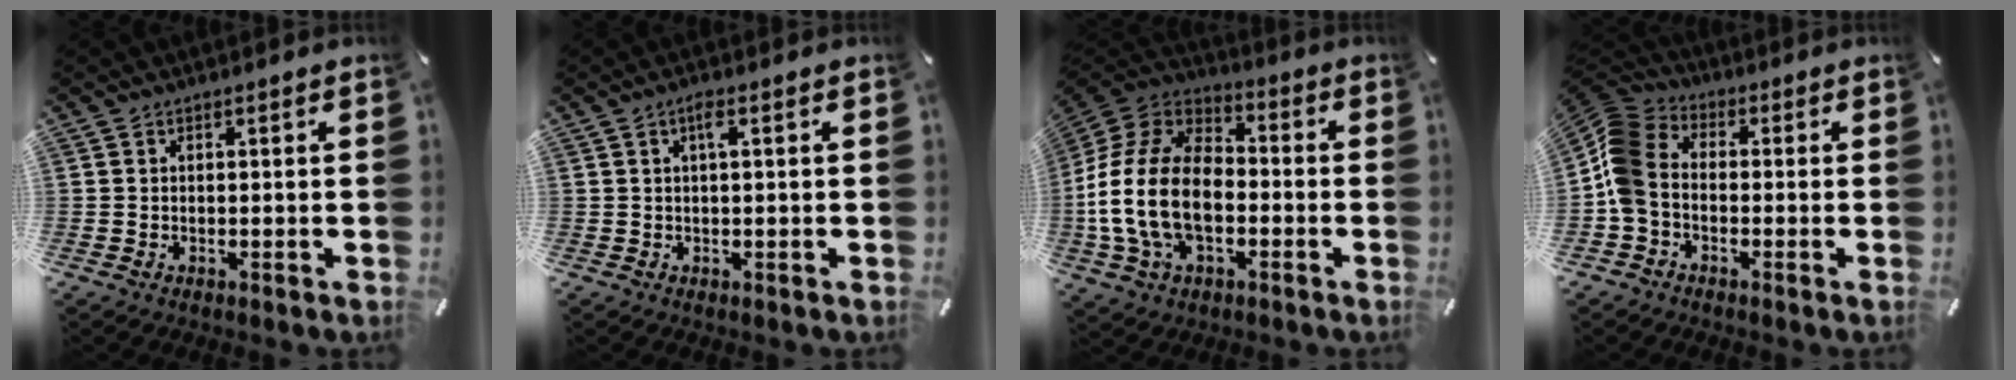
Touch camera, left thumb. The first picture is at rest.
{"total": 2.4, "force": [0.5, 0.4, 2.3], "torque": [-0.045, 0.004, 0.007]}
{"total": 18.9, "force": [-4.9, 12.6, 13.2], "torque": [-0.279, 0.036, -0.085]}
{"total": 9.3, "force": [-2.9, 6.8, 5.5], "torque": [-0.136, 0.014, -0.061]}